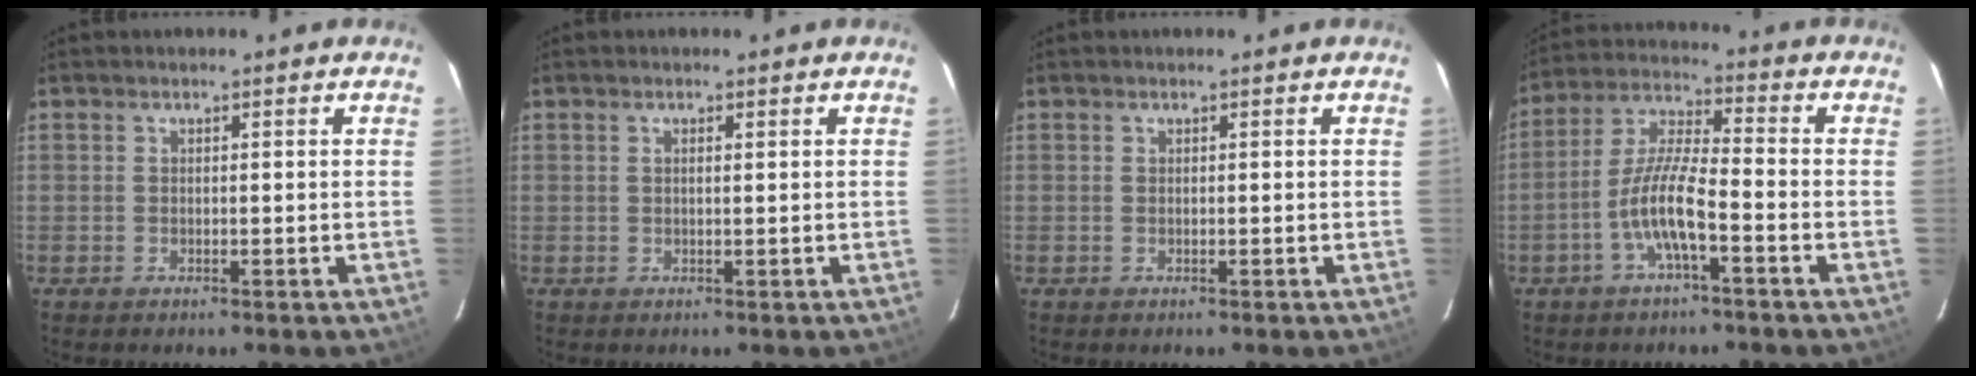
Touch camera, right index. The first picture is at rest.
{"total": 0.7, "force": [0.3, 0.0, 0.6], "torque": [-0.013, 0.002, 0.005]}
{"total": 0.0}
{"total": 8.7, "force": [-3.9, 1.4, 7.7], "torque": [-0.167, 0.008, -0.077]}